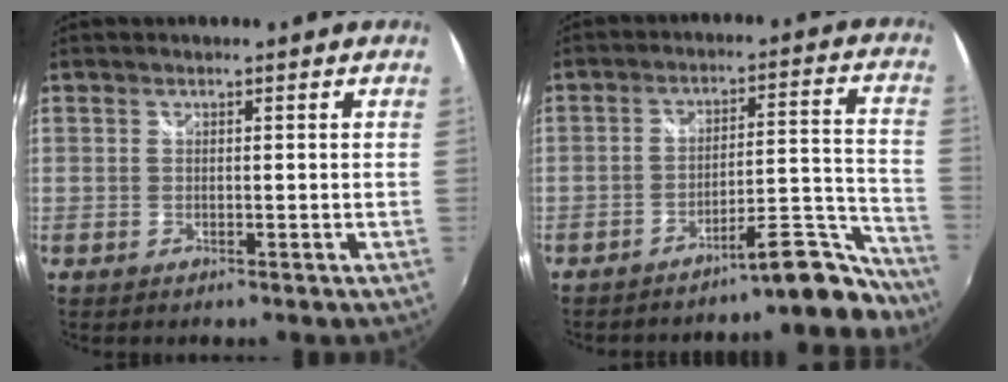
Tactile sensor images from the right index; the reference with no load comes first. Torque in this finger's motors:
{"motor_torque": [0.42, -0.40, 0.11, 0.01]}